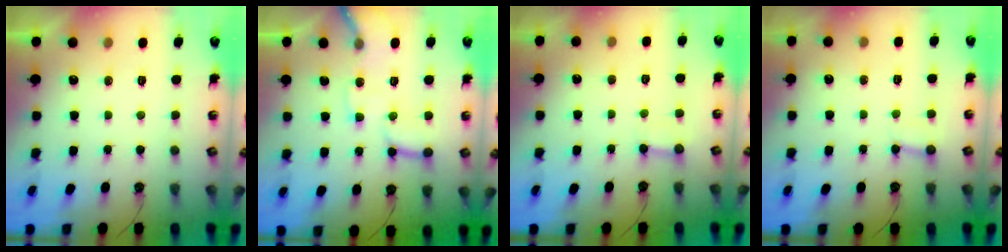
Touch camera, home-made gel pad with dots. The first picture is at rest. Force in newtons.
{"total": 11.7, "press": 11.6, "slide": 1.5}
{"total": 2.6, "press": 2.6, "slide": 0.2}
{"total": 4.6, "press": 4.5, "slide": 0.8}